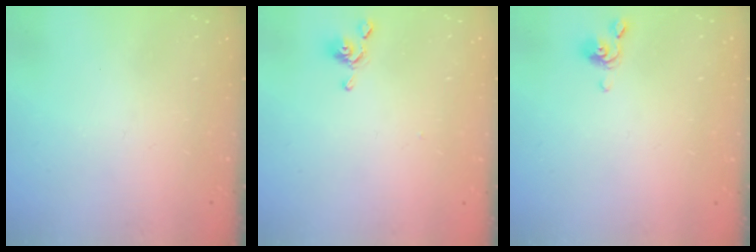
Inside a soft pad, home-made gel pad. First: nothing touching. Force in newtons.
{"total": 0.6, "press": 0.0, "slide": 0.6}
{"total": 2.3, "press": 2.3, "slide": 0.6}